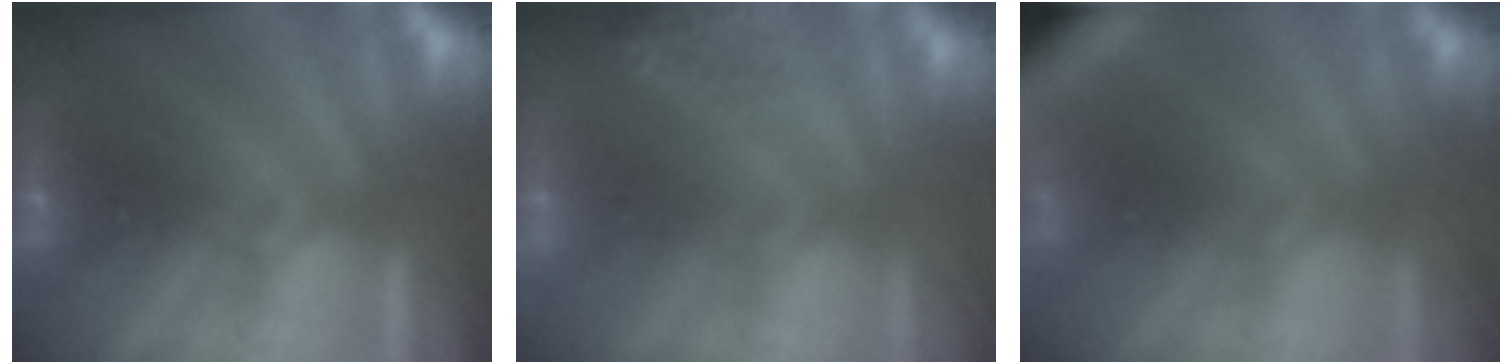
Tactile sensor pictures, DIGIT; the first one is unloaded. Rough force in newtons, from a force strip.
{"total": 9.0}
{"total": 5.8}